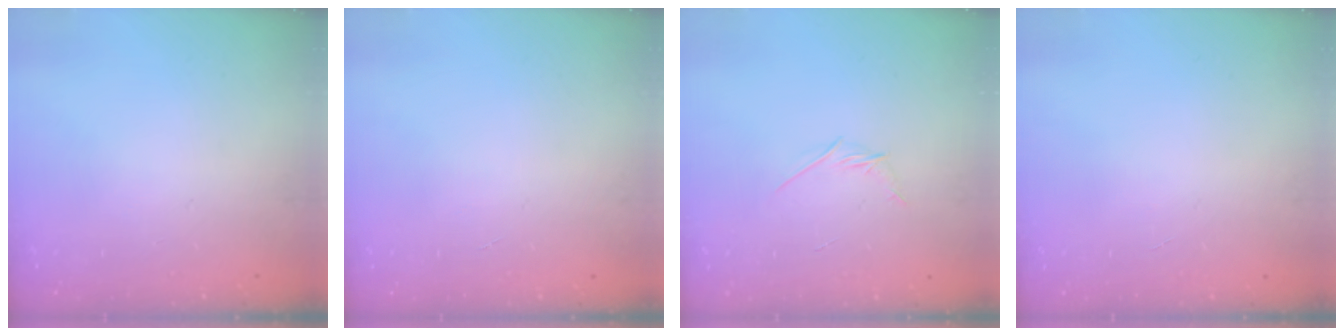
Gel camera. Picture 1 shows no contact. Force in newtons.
{"total": 0.0}
{"total": 2.9, "press": 2.8, "slide": 0.8}
{"total": 0.9, "press": 0.8, "slide": 0.2}